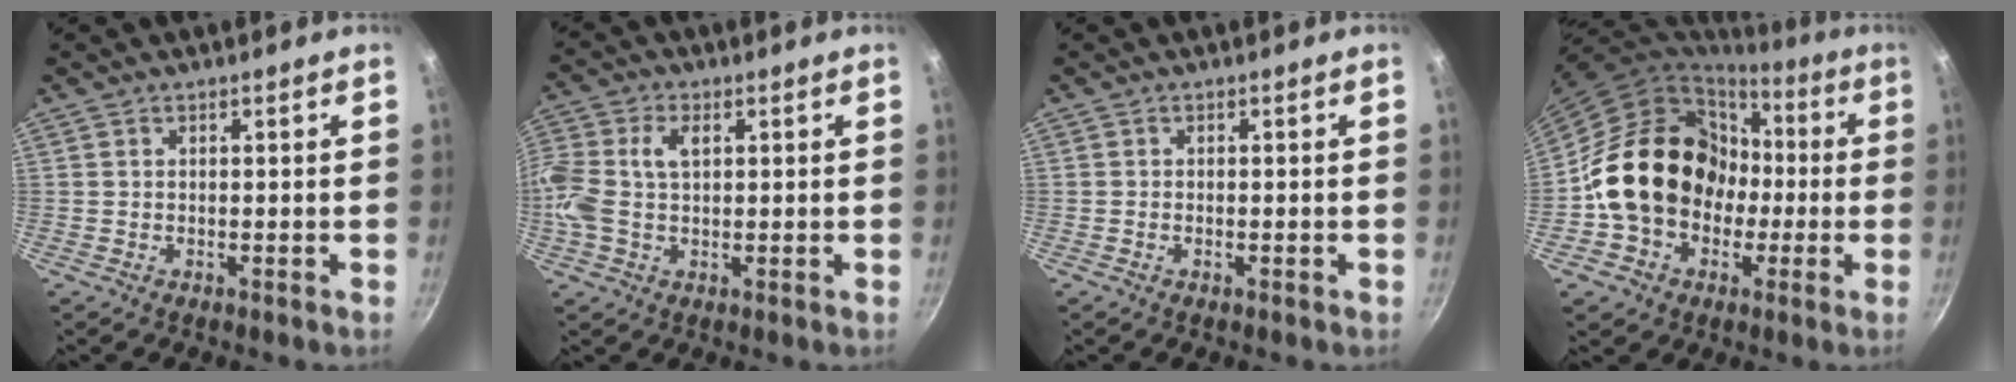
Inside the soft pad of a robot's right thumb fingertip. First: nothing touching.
{"total": 10.5, "force": [1.3, 6.7, 8.0], "torque": [-0.172, 0.020, 0.013]}
{"total": 0.7, "force": [-0.3, 0.3, 0.5], "torque": [-0.012, 0.004, -0.007]}
{"total": 20.5, "force": [-0.9, 16.8, 11.7], "torque": [-0.174, 0.055, -0.008]}